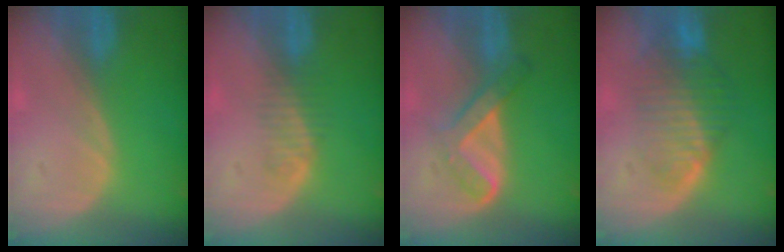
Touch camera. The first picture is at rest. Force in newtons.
{"total": 2.2, "press": 2.0, "slide": 0.9}
{"total": 5.3, "press": 5.0, "slide": 1.6}
{"total": 8.4, "press": 7.3, "slide": 4.1}